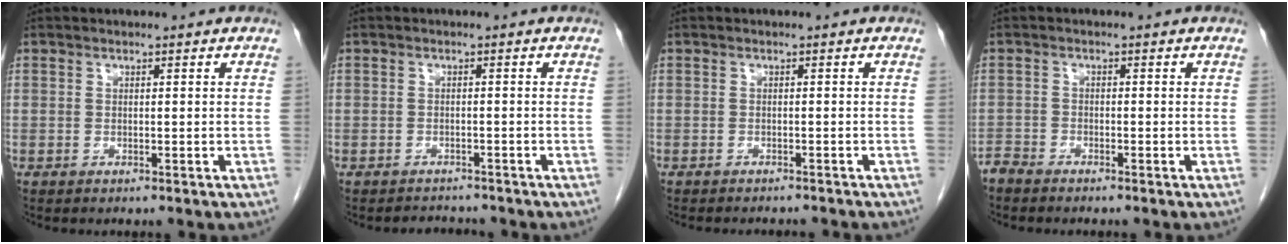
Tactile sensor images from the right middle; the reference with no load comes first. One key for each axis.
{"total": 2.3, "fx": -2.1, "fy": 0.8, "fz": -0.5, "tx": 0.000, "ty": -0.004, "tz": -0.033}
{"total": 5.4, "fx": -5.0, "fy": 0.9, "fz": 1.8, "tx": -0.023, "ty": -0.008, "tz": -0.058}
{"total": 1.9, "fx": -1.9, "fy": 0.2, "fz": 0.1, "tx": -0.003, "ty": -0.005, "tz": -0.038}